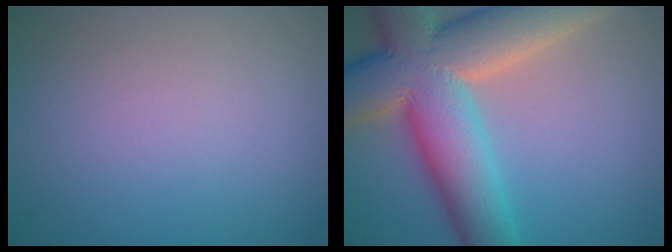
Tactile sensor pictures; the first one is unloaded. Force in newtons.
{"total": 13.9, "press": 13.9, "slide": 0.9}